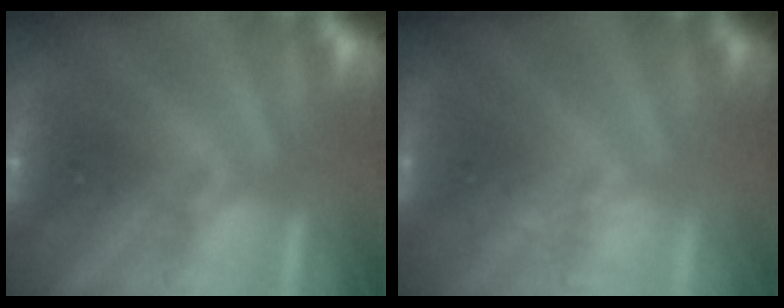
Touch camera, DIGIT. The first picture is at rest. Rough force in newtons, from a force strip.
{"total": 2.4}